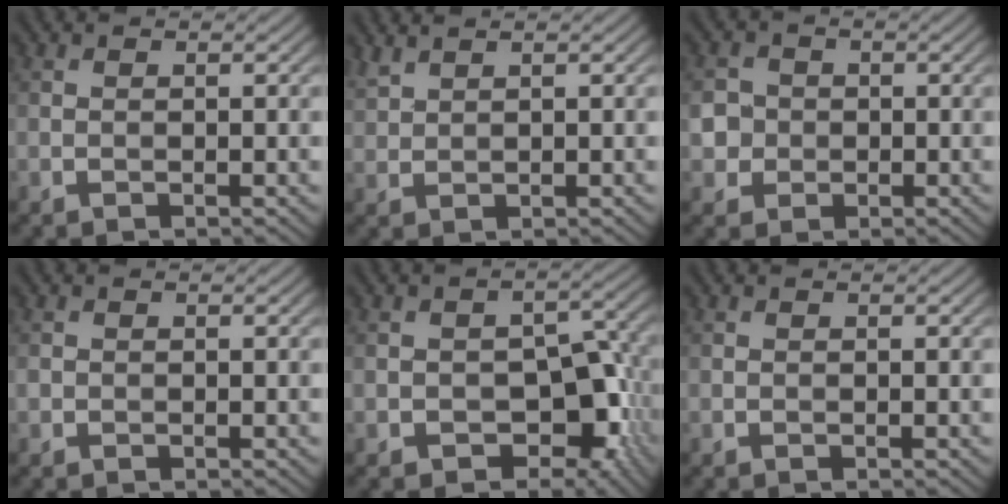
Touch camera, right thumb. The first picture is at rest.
{"total": 1.9, "force": [1.7, 0.4, 0.7], "torque": [-0.021, 0.006, 0.045]}
{"total": 3.6, "force": [-0.2, 3.5, 0.9], "torque": [-0.022, 0.004, -0.019]}
{"total": 0.6, "force": [-0.1, 0.6, 0.2], "torque": [-0.005, -0.003, -0.004]}
{"total": 9.4, "force": [-3.4, 6.3, 6.1], "torque": [-0.081, -0.005, -0.050]}
{"total": 0.0}